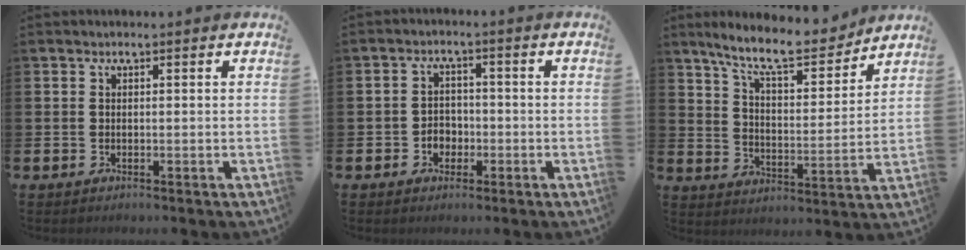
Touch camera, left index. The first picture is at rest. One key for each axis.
{"total": 2.9, "fx": -1.2, "fy": 2.4, "fz": 1.1, "tx": -0.013, "ty": 0.000, "tz": -0.030}
{"total": 10.5, "fx": 9.3, "fy": 2.1, "fz": 4.4, "tx": -0.110, "ty": -0.055, "tz": 0.161}